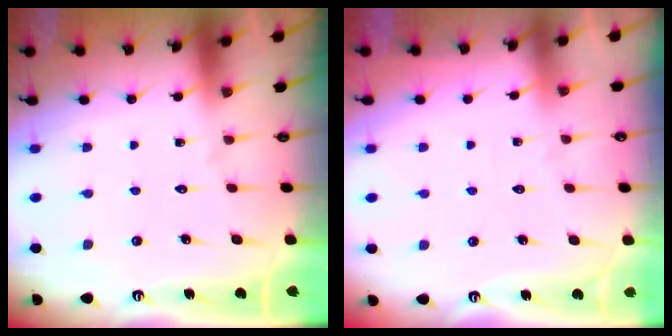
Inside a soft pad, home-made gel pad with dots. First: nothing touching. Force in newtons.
{"total": 1.0, "press": 1.0, "slide": 0.2}